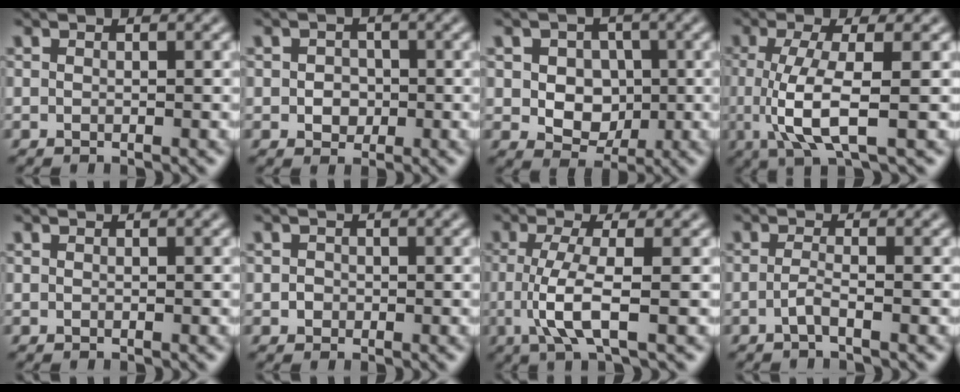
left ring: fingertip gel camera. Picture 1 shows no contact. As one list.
[{"total": 1.8, "force": [-0.1, 1.6, 0.8], "torque": [-0.011, -0.002, -0.004]}, {"total": 4.4, "force": [0.2, 3.6, 2.5], "torque": [-0.032, 0.002, -0.004]}, {"total": 5.4, "force": [-0.5, 1.3, 5.2], "torque": [-0.107, -0.009, -0.008]}, {"total": 0.0}, {"total": 0.8, "force": [-0.1, 0.8, 0.1], "torque": [0.002, -0.002, -0.004]}, {"total": 4.4, "force": [-0.6, 0.9, 4.2], "torque": [-0.091, -0.008, -0.013]}, {"total": 1.4, "force": [-0.6, 0.2, 1.2], "torque": [-0.026, 0.001, -0.017]}]